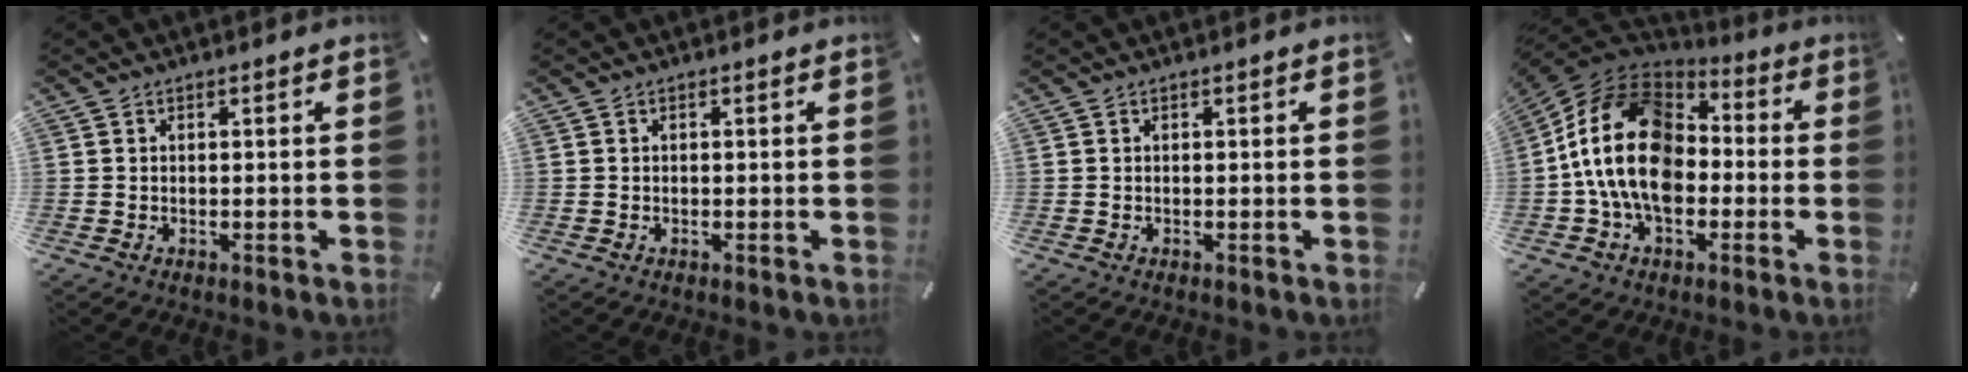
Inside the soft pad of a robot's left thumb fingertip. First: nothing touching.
{"total": 0.0}
{"total": 0.0}
{"total": 20.4, "force": [-2.2, 14.5, 14.2], "torque": [-0.288, 0.028, -0.042]}